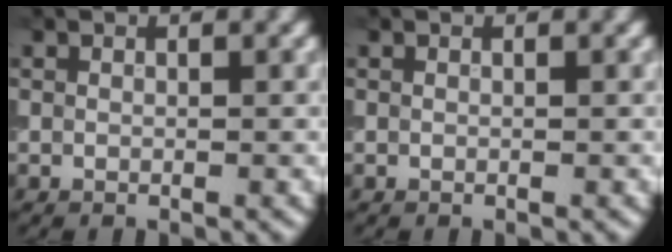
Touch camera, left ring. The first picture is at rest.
{"total": 0.0}